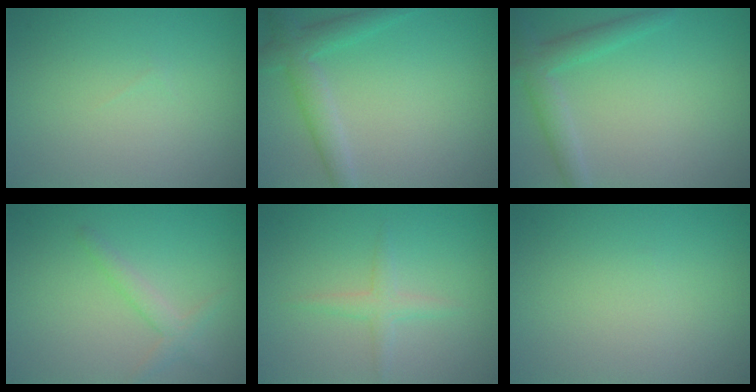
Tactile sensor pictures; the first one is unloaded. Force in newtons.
{"total": 3.0, "press": 3.0, "slide": 0.0}
{"total": 2.7, "press": 2.7, "slide": 0.1}
{"total": 1.7, "press": 1.7, "slide": 0.2}
{"total": 1.6, "press": 1.6, "slide": 0.0}
{"total": 0.0}